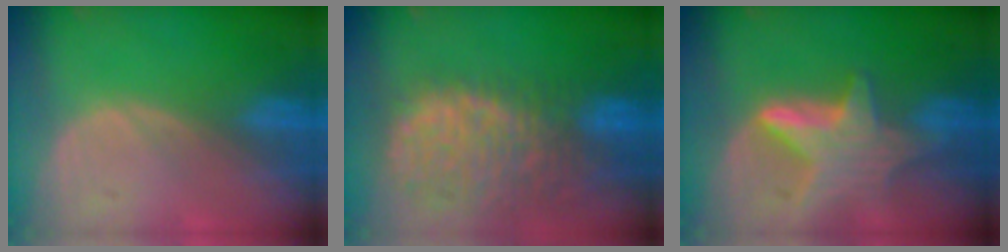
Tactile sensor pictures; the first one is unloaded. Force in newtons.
{"total": 13.7, "press": 11.1, "slide": 7.9}
{"total": 7.1, "press": 7.1, "slide": 0.3}